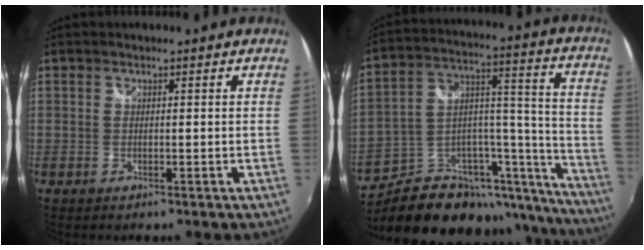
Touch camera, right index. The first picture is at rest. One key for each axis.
{"total": 26.0, "fx": -18.5, "fy": 12.7, "fz": 13.2, "tx": -0.179, "ty": 0.064, "tz": -0.264}